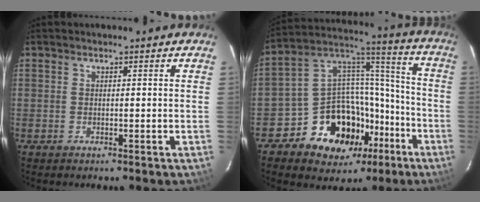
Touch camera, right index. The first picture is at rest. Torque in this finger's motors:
{"motor_torque": [1.31, -0.83, 0.66, 0.01]}